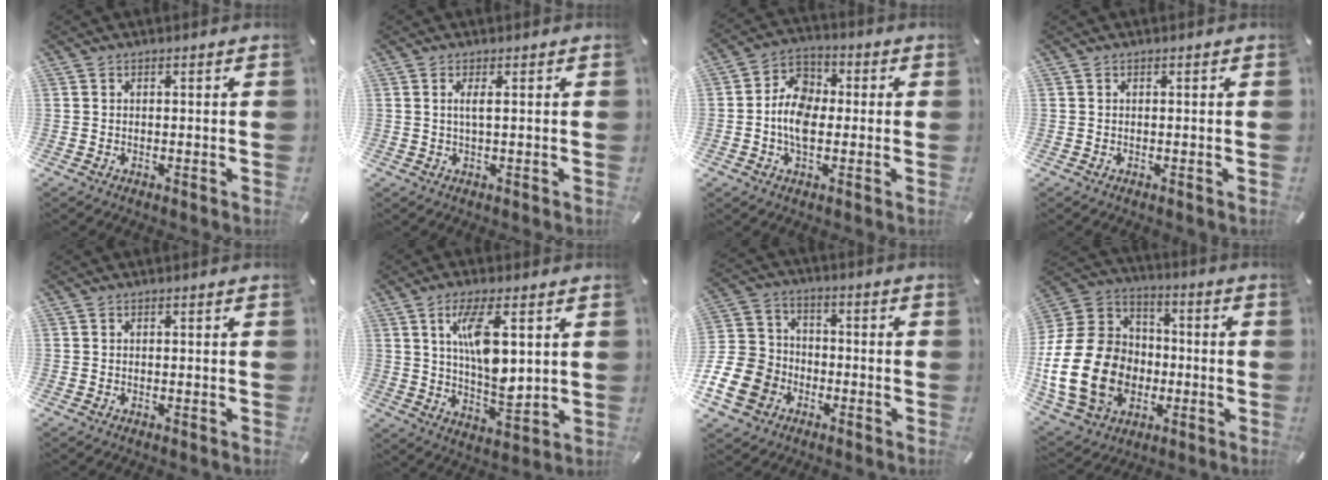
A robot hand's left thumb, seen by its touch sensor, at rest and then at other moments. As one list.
[{"total": 2.4, "force": [0.4, 0.3, 2.3], "torque": [-0.048, -0.001, 0.006]}, {"total": 8.7, "force": [-1.6, 6.3, 5.9], "torque": [-0.119, 0.016, -0.030]}, {"total": 0.0}, {"total": 0.0}, {"total": 12.0, "force": [4.2, 4.5, 10.4], "torque": [-0.193, -0.014, 0.069]}, {"total": 12.7, "force": [-5.0, 10.8, 4.6], "torque": [-0.099, 0.034, -0.088]}, {"total": 23.3, "force": [-5.9, 18.1, 13.4], "torque": [-0.276, 0.027, -0.091]}]